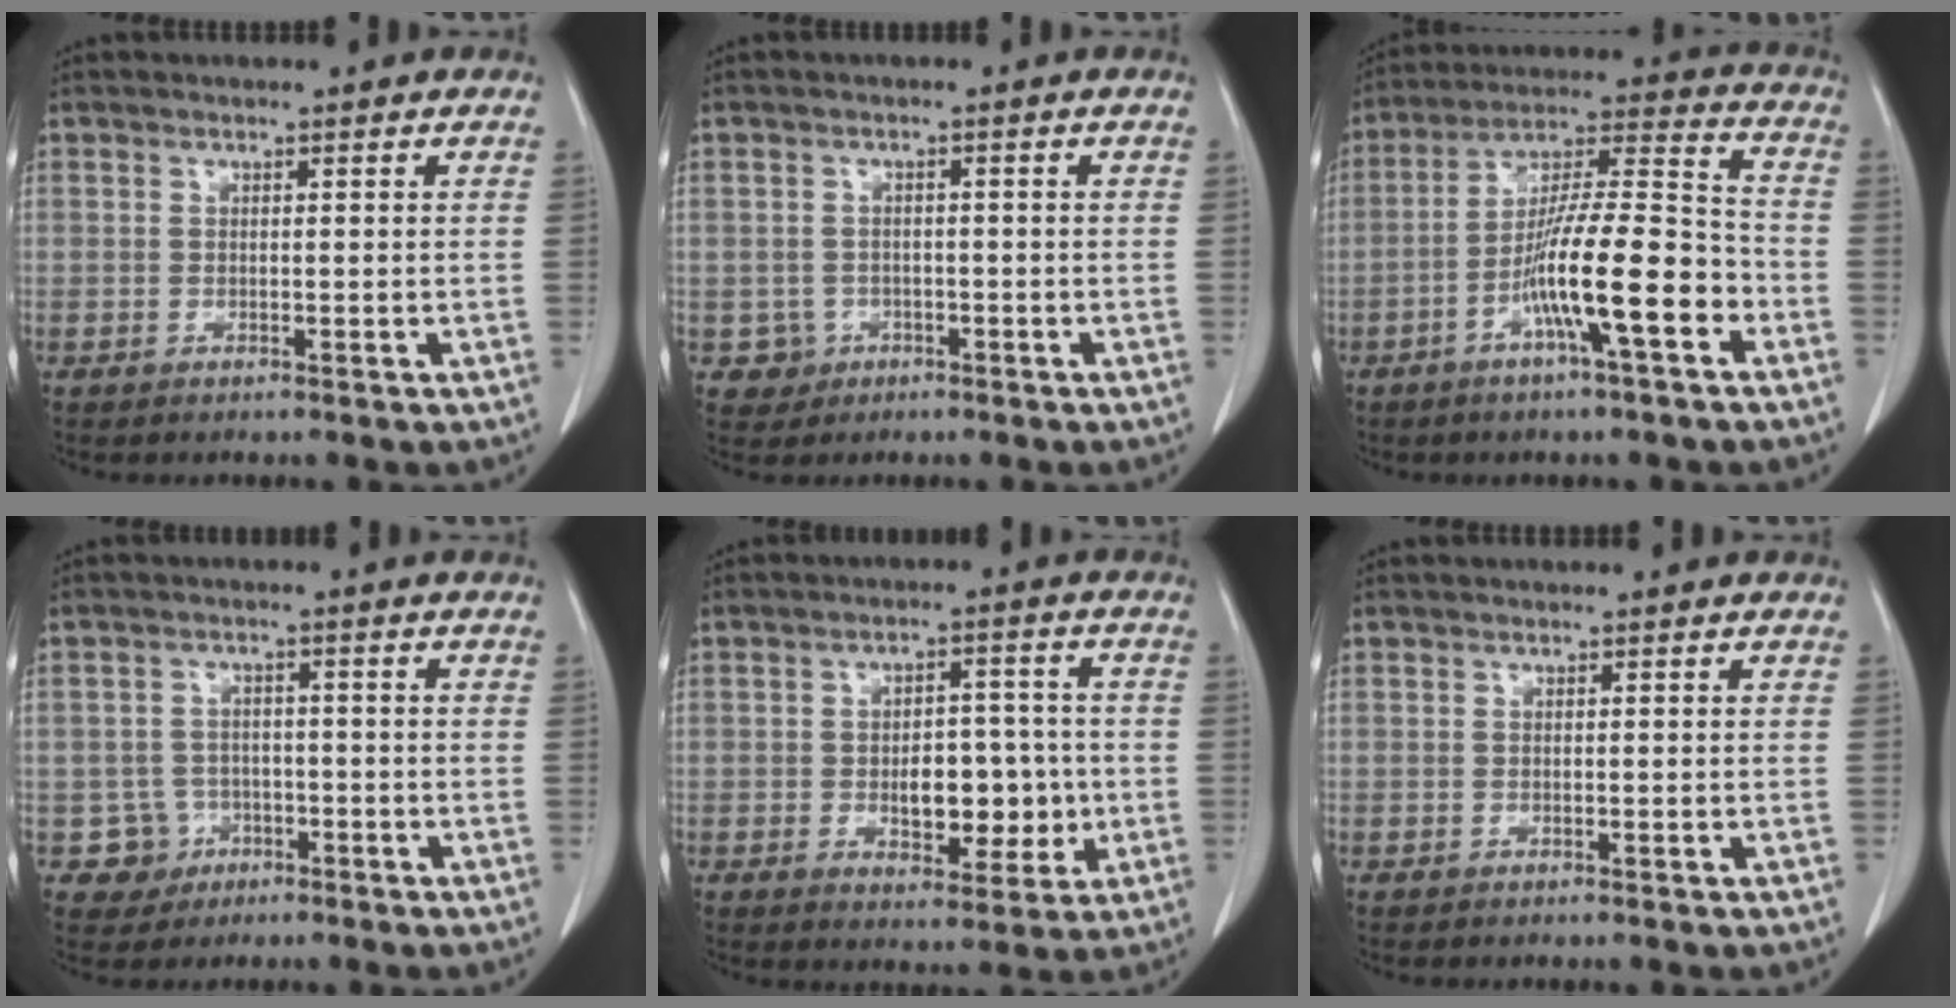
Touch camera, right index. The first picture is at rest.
{"total": 3.7, "force": [-1.2, 3.5, 0.1], "torque": [0.008, 0.012, -0.013]}
{"total": 15.1, "force": [-5.8, 1.5, 13.9], "torque": [-0.246, 0.006, -0.100]}
{"total": 5.0, "force": [-1.8, 4.7, 0.0], "torque": [0.009, 0.015, -0.023]}
{"total": 9.0, "force": [-1.3, 4.8, 7.6], "torque": [-0.106, 0.016, -0.010]}
{"total": 0.0}